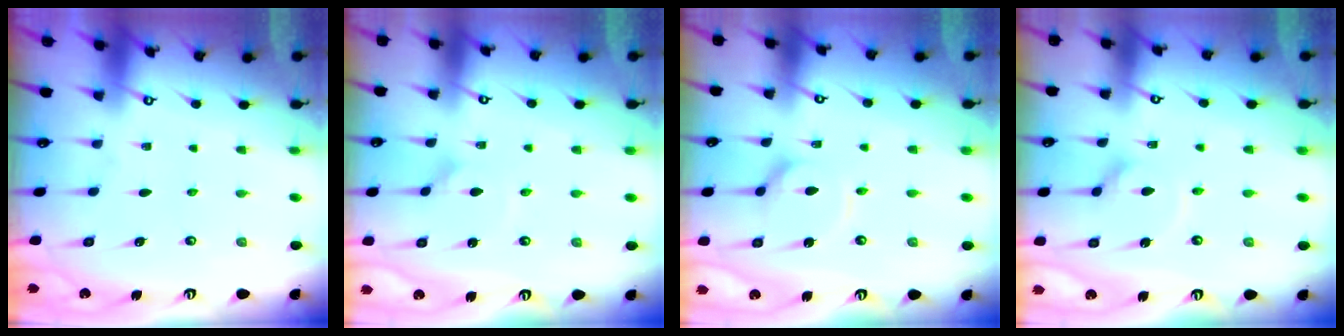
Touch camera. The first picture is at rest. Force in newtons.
{"total": 1.9, "press": 1.9, "slide": 0.1}
{"total": 7.4, "press": 7.4, "slide": 0.6}
{"total": 5.8, "press": 5.8, "slide": 0.4}